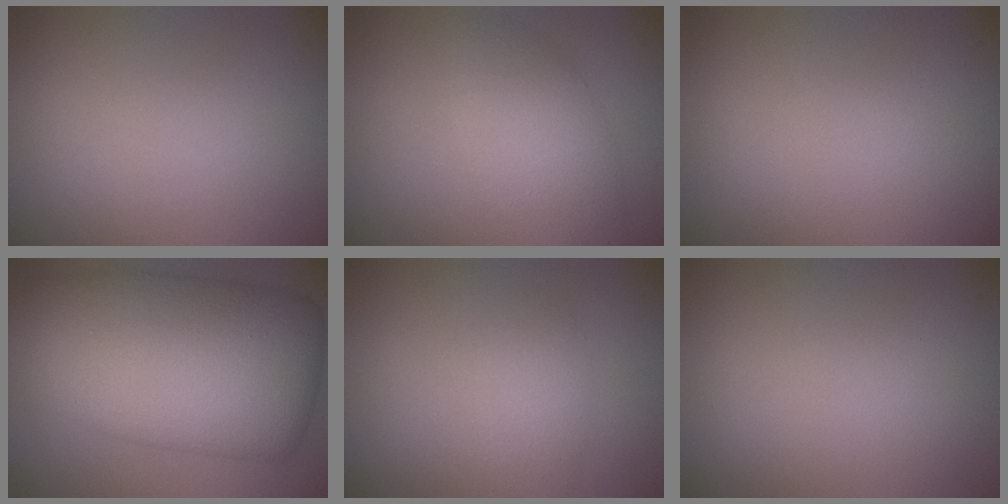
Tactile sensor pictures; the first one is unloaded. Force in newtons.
{"total": 4.5, "press": 4.5, "slide": 0.2}
{"total": 0.0}
{"total": 15.1, "press": 15.1, "slide": 0.2}
{"total": 1.9, "press": 1.9, "slide": 0.1}
{"total": 0.0}